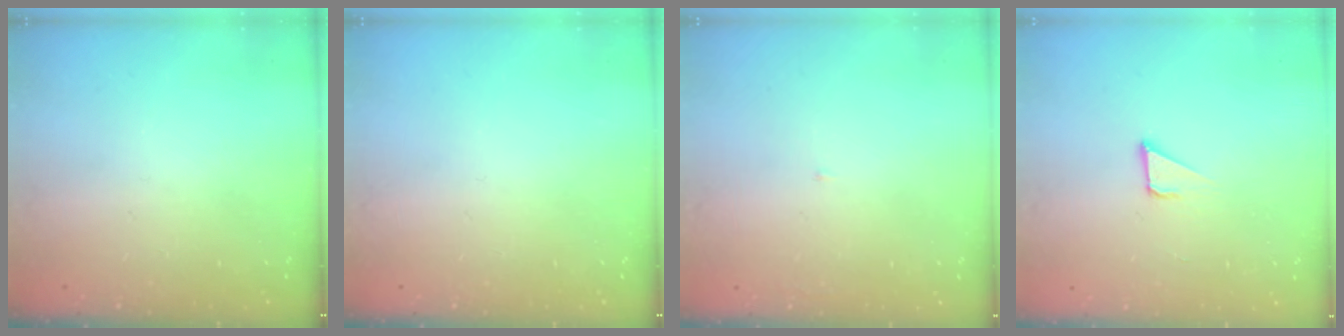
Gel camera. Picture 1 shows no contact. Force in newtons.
{"total": 0.0}
{"total": 2.0, "press": 2.0, "slide": 0.2}
{"total": 2.1, "press": 2.1, "slide": 0.1}